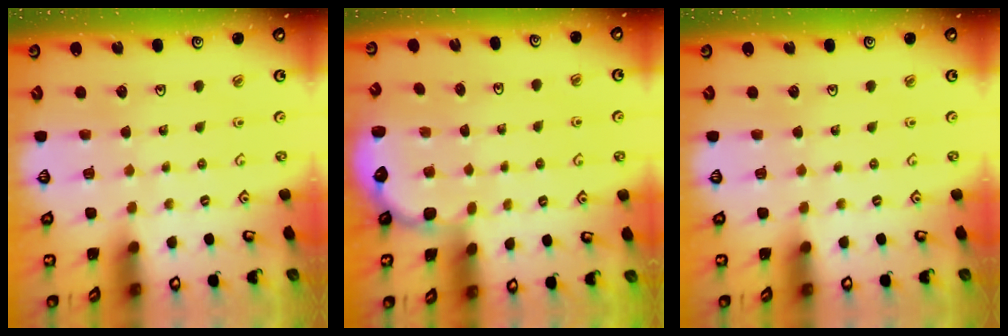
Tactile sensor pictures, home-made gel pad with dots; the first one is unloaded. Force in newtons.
{"total": 2.2, "press": 1.1, "slide": 1.9}
{"total": 0.0}